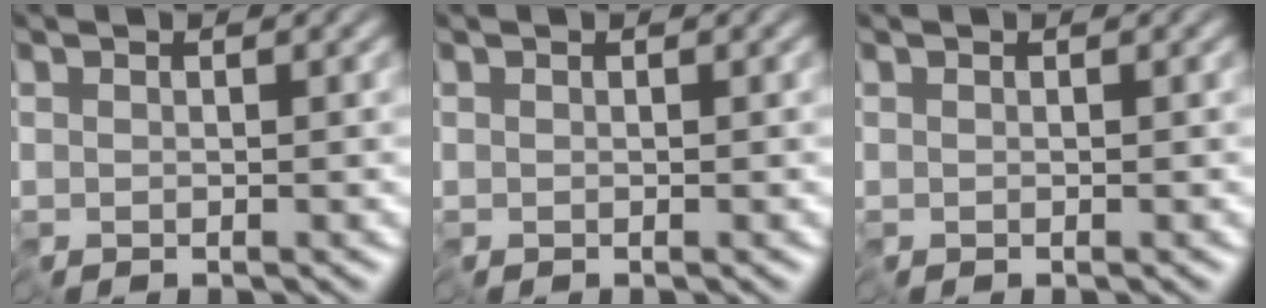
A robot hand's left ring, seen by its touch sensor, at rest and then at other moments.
{"total": 0.0}
{"total": 0.0}